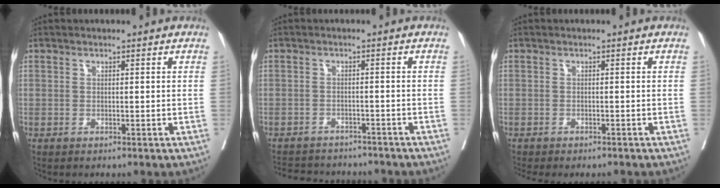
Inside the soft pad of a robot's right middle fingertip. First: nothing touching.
{"total": 11.6, "force": [-10.7, 3.1, 3.3], "torque": [-0.063, 0.004, -0.136]}
{"total": 4.6, "force": [-4.1, 1.0, 1.7], "torque": [-0.017, -0.002, -0.057]}